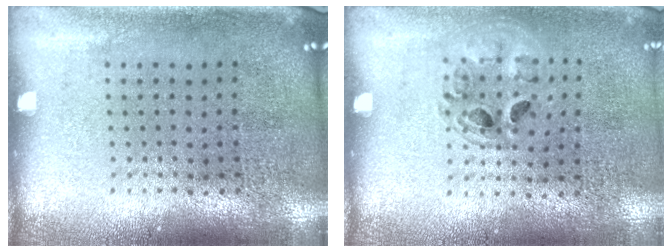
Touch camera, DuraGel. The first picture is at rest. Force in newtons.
{"total": 1.0, "press": 1.0, "slide": 0.2}